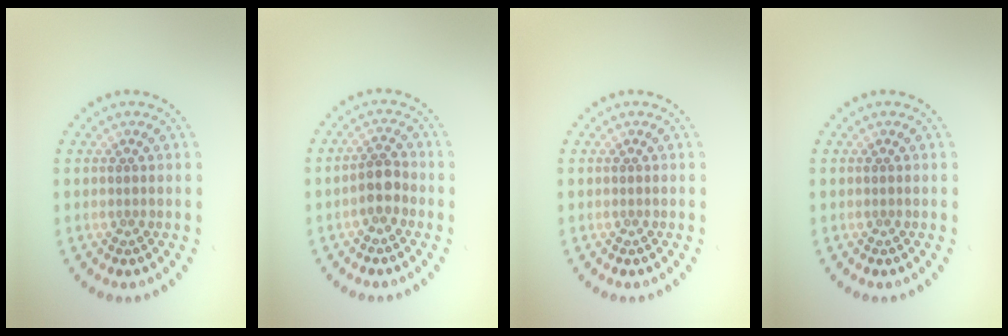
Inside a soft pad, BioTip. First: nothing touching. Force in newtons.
{"total": 2.2, "press": 2.0, "slide": 1.0}
{"total": 0.0}
{"total": 0.0}